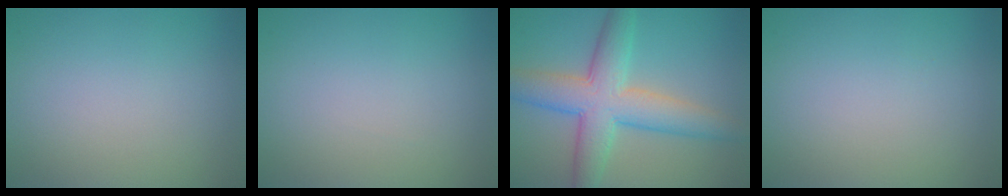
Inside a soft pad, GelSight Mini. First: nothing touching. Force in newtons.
{"total": 0.0}
{"total": 7.4, "press": 7.4, "slide": 0.1}
{"total": 0.0}